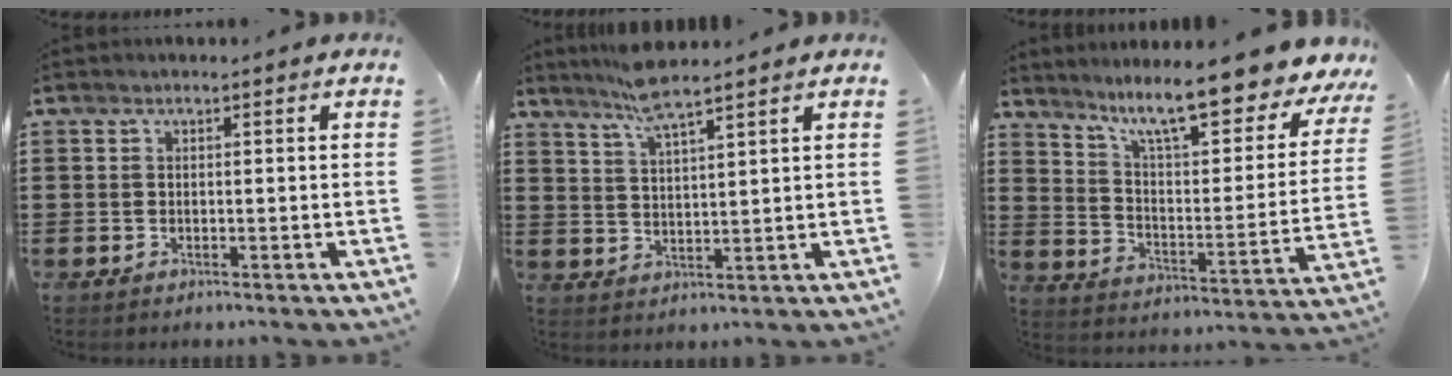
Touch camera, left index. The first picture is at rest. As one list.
[{"total": 5.6, "force": [4.8, -0.2, 2.9], "torque": [-0.070, -0.013, 0.084]}, {"total": 11.8, "force": [9.6, 1.0, 6.7], "torque": [-0.138, -0.064, 0.159]}]